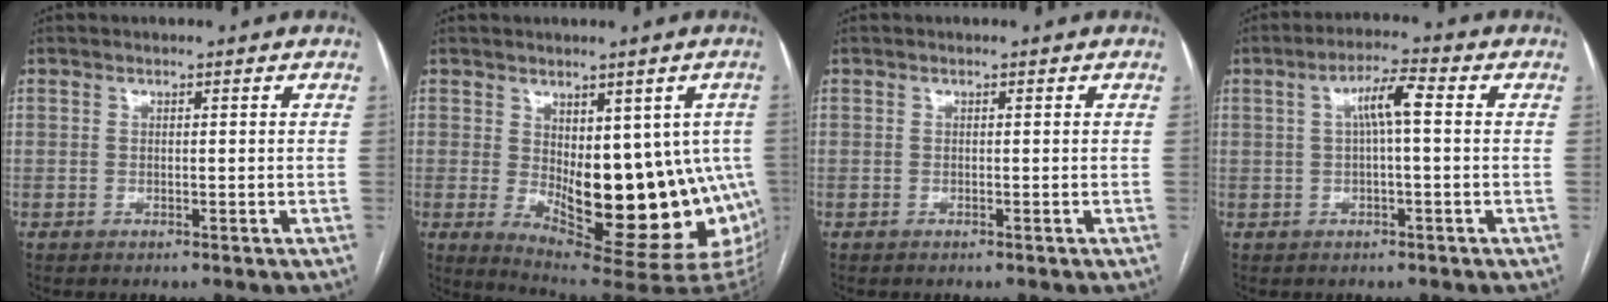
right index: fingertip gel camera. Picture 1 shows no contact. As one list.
[{"total": 19.2, "force": [-2.8, 7.9, 17.3], "torque": [-0.165, 0.003, -0.011]}, {"total": 0.0}, {"total": 5.1, "force": [0.8, 0.6, 5.1], "torque": [-0.093, 0.016, 0.012]}]